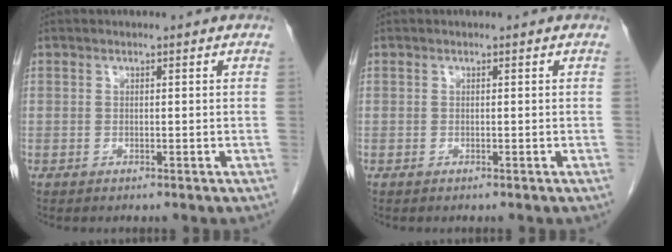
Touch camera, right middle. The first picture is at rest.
{"total": 0.0}